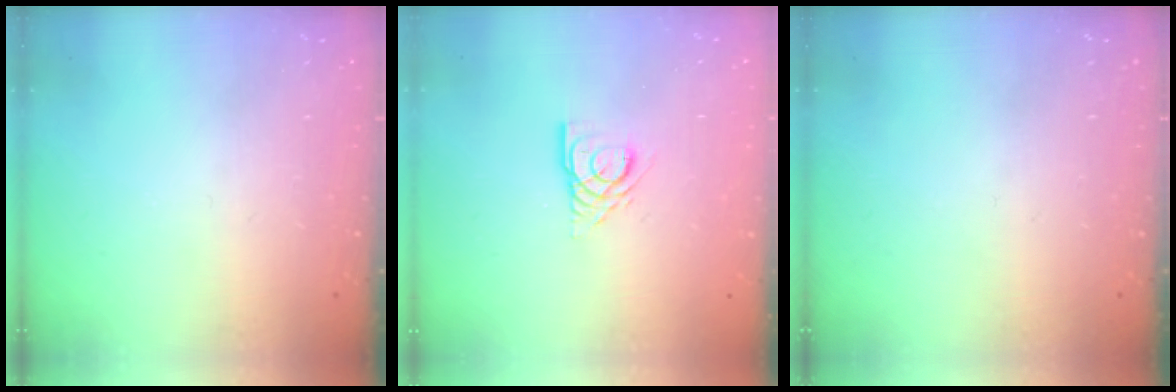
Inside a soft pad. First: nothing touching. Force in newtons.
{"total": 5.5, "press": 5.5, "slide": 0.5}
{"total": 0.0}